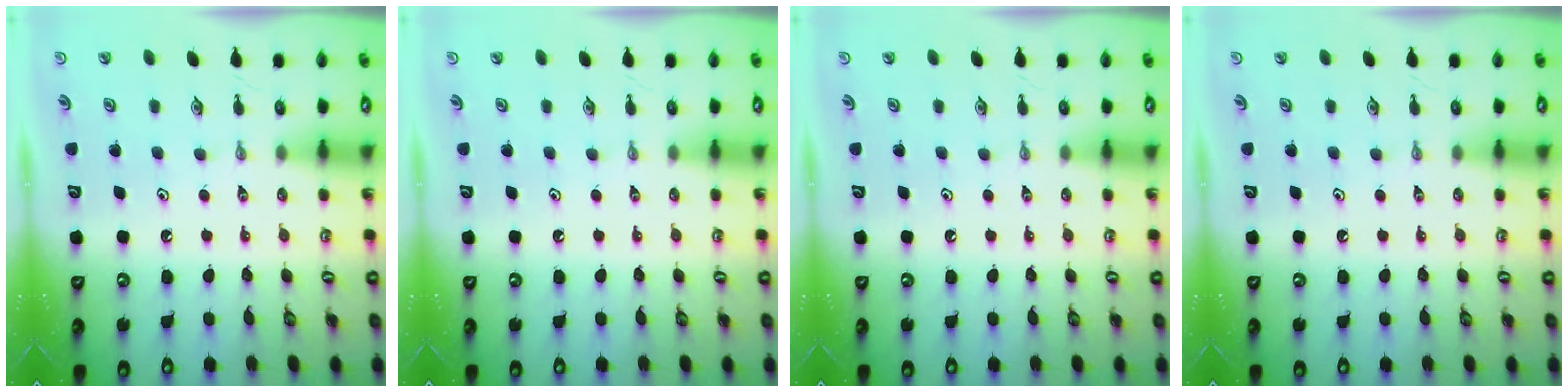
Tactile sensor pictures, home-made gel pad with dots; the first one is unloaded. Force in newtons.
{"total": 0.0}
{"total": 0.0}
{"total": 0.0}